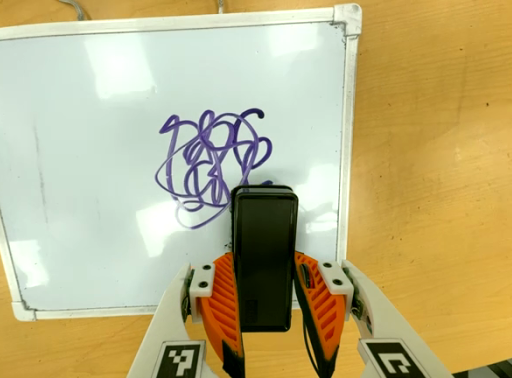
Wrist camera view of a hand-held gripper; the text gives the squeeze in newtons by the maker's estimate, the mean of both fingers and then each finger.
{"total": 4.0, "left": 2.6, "right": 5.5}